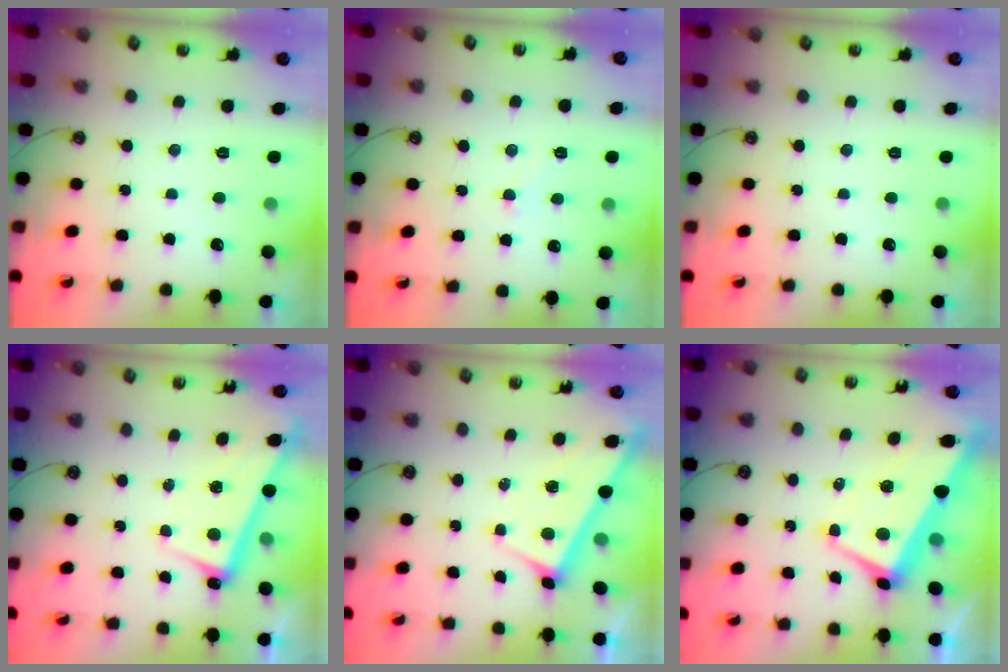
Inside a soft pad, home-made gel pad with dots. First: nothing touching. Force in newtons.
{"total": 2.4, "press": 2.3, "slide": 0.7}
{"total": 0.0}
{"total": 2.6, "press": 2.5, "slide": 0.7}
{"total": 3.1, "press": 3.1, "slide": 0.2}
{"total": 1.7, "press": 1.0, "slide": 1.3}